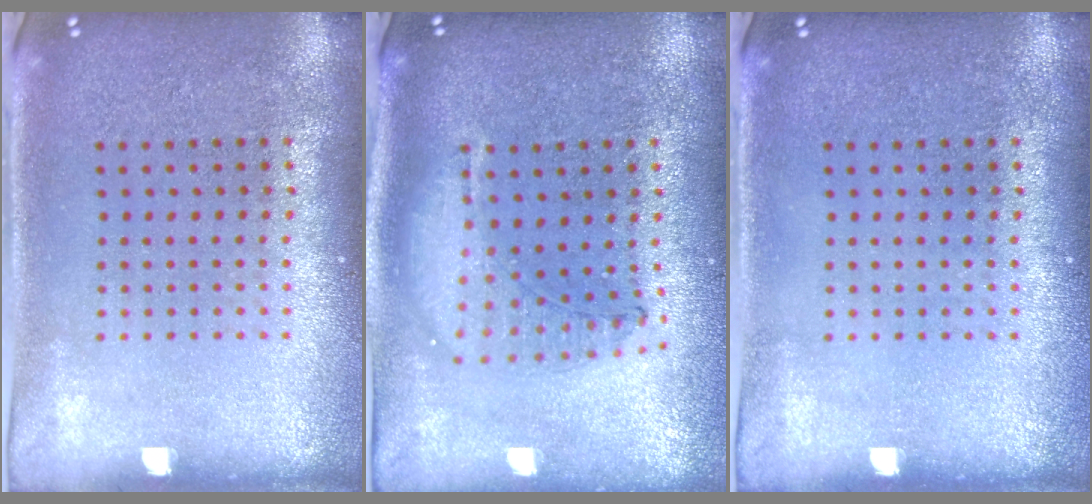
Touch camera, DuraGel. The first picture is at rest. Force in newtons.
{"total": 1.2, "press": 1.1, "slide": 0.3}
{"total": 0.0}